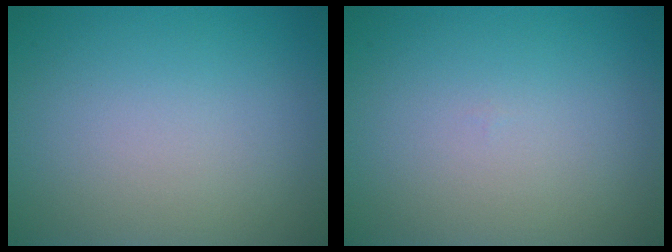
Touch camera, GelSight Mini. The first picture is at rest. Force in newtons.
{"total": 0.0}